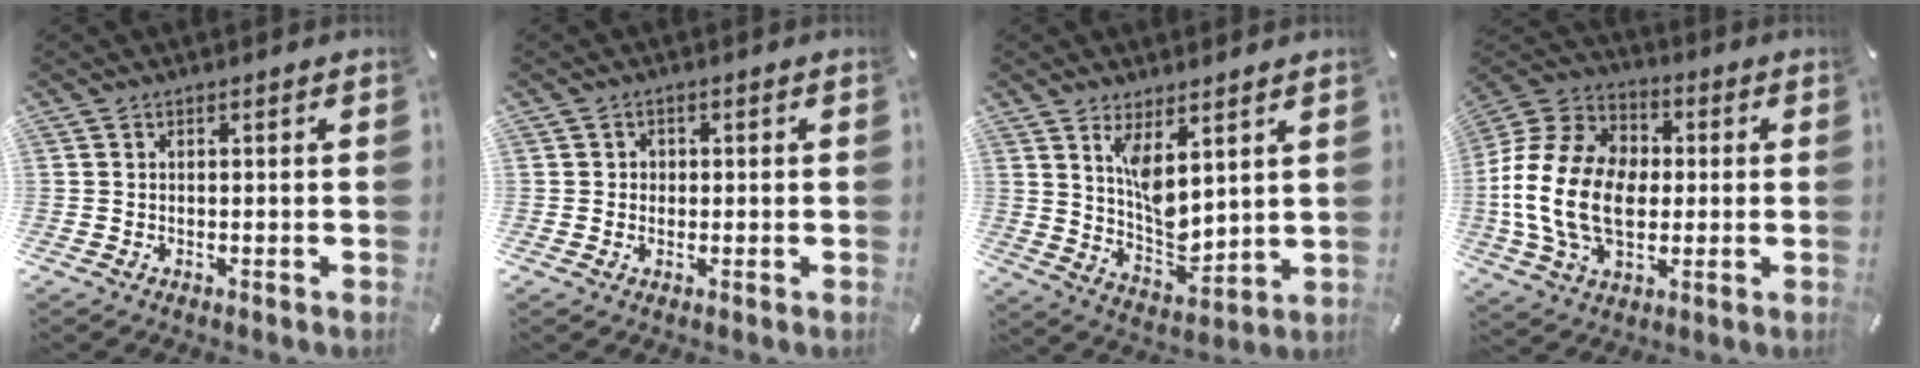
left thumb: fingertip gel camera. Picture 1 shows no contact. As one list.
[{"total": 1.5, "force": [-0.1, 1.4, 0.5], "torque": [-0.003, 0.003, -0.007]}, {"total": 9.3, "force": [5.0, 4.6, 6.3], "torque": [-0.109, -0.036, 0.092]}, {"total": 19.5, "force": [-1.7, 14.2, 13.2], "torque": [-0.291, 0.019, -0.033]}]